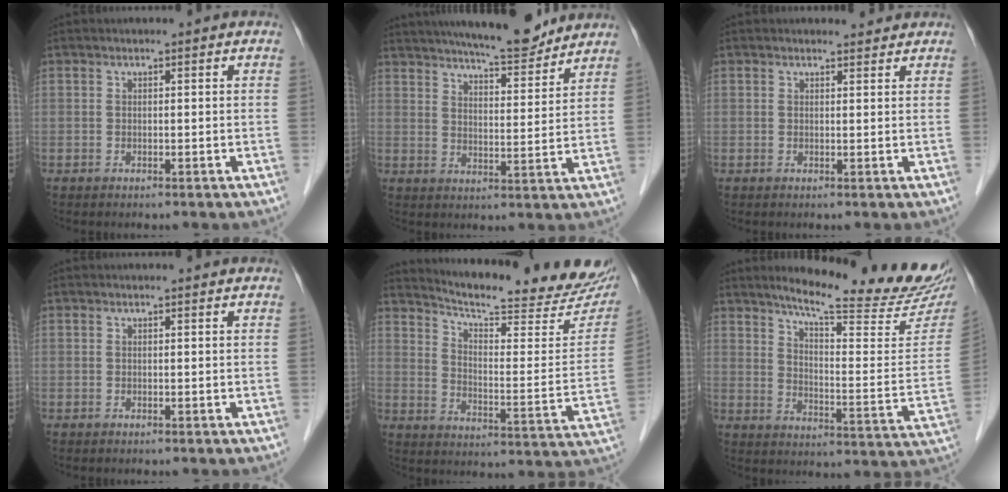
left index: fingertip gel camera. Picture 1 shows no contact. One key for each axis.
{"total": 12.7, "fx": 11.4, "fy": 1.5, "fz": 5.4, "tx": -0.083, "ty": -0.002, "tz": 0.164}
{"total": 1.5, "fx": 1.5, "fy": 0.3, "fz": -0.2, "tx": -0.009, "ty": -0.003, "tz": 0.019}
{"total": 0.6, "fx": 0.6, "fy": 0.0, "fz": 0.1, "tx": -0.005, "ty": -0.001, "tz": 0.005}
{"total": 23.7, "fx": 21.6, "fy": 2.5, "fz": 9.4, "tx": -0.138, "ty": -0.070, "tz": 0.274}
{"total": 22.1, "fx": 19.3, "fy": 1.3, "fz": 10.7, "tx": -0.149, "ty": -0.072, "tz": 0.246}